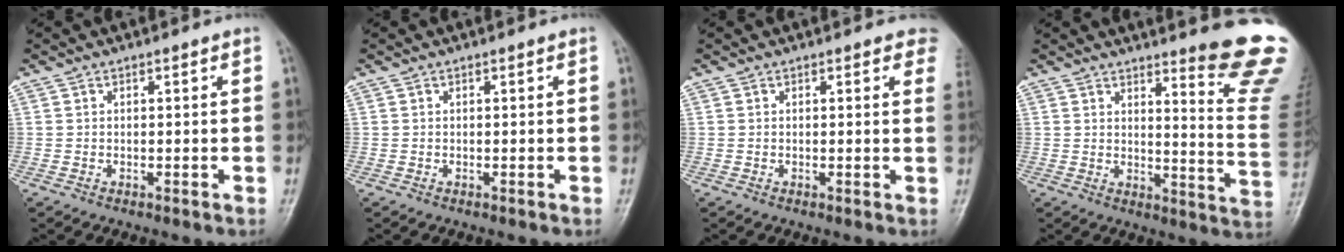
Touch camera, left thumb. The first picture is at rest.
{"total": 0.0}
{"total": 3.6, "force": [2.8, 1.6, 1.5], "torque": [0.014, -0.008, 0.013]}
{"total": 15.2, "force": [12.3, 0.9, 8.8], "torque": [-0.088, -0.139, 0.141]}